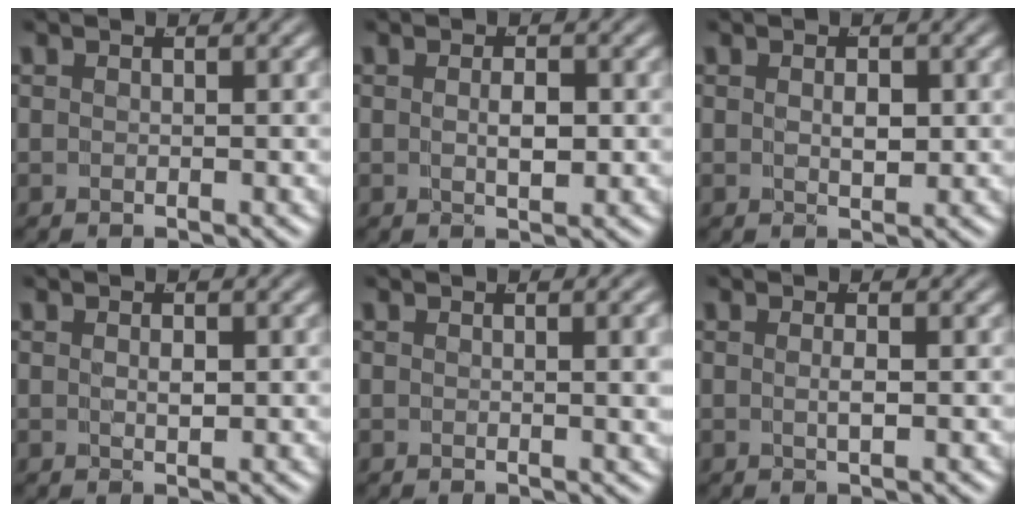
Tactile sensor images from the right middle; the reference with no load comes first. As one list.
[{"total": 1.9, "force": [0.0, 0.5, 1.9], "torque": [-0.029, -0.011, 0.007]}, {"total": 1.5, "force": [0.2, 0.4, 1.4], "torque": [-0.022, -0.015, 0.015]}, {"total": 0.9, "force": [0.1, 0.0, 0.9], "torque": [-0.015, -0.011, 0.012]}, {"total": 1.4, "force": [0.5, -0.2, 1.3], "torque": [-0.012, 0.004, 0.005]}, {"total": 1.0, "force": [-0.1, -0.4, 0.9], "torque": [-0.019, -0.007, 0.001]}]